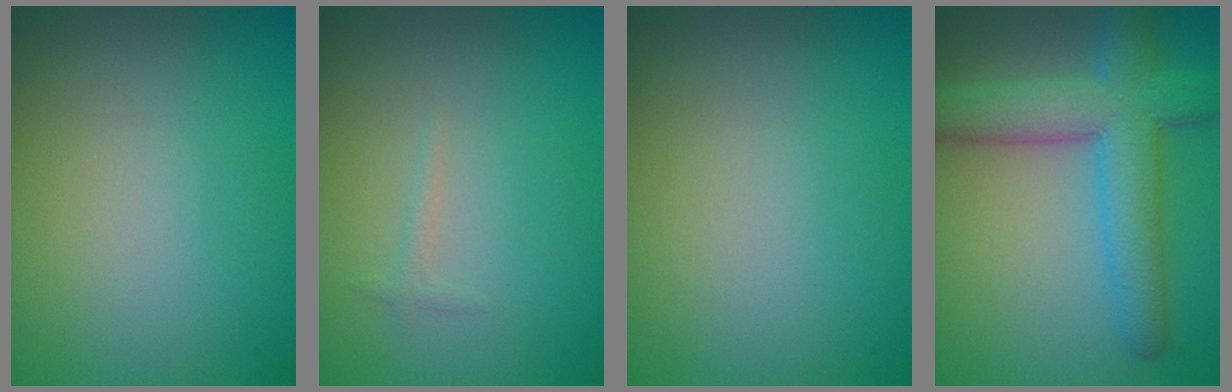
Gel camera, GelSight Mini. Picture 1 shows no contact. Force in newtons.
{"total": 0.6, "press": 0.6, "slide": 0.1}
{"total": 0.0}
{"total": 7.6, "press": 7.6, "slide": 0.2}